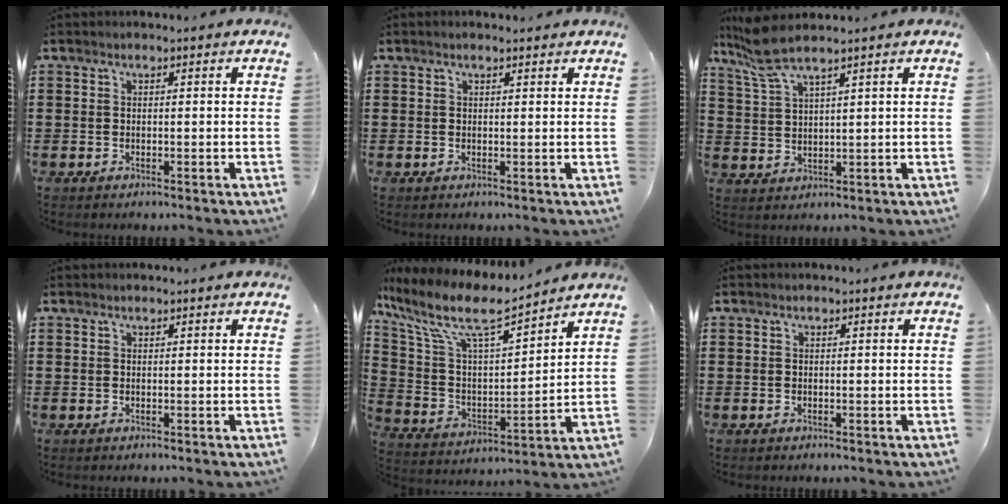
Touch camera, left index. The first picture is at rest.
{"total": 0.7, "force": [0.6, 0.1, 0.4], "torque": [-0.009, 0.001, 0.011]}
{"total": 5.8, "force": [4.5, 0.6, 3.6], "torque": [-0.092, -0.008, 0.079]}
{"total": 0.0}
{"total": 10.0, "force": [7.5, 2.2, 6.2], "torque": [-0.153, -0.045, 0.124]}
{"total": 0.0}